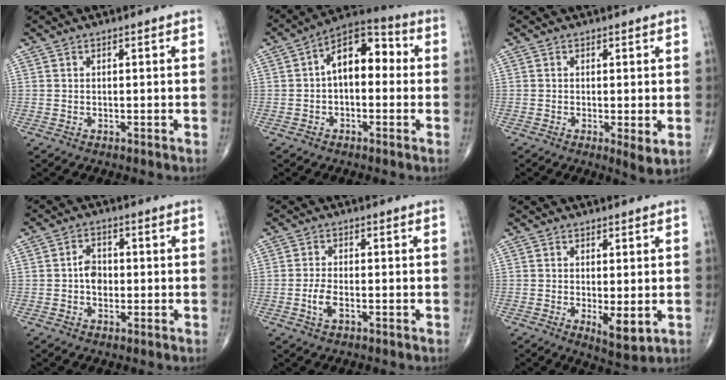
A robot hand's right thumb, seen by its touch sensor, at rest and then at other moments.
{"total": 11.0, "force": [0.6, 6.4, 8.9], "torque": [-0.114, 0.038, -0.006]}
{"total": 3.2, "force": [-0.4, 0.8, 3.1], "torque": [-0.054, -0.014, -0.009]}
{"total": 4.0, "force": [-0.4, 2.9, 2.6], "torque": [-0.030, 0.010, -0.014]}
{"total": 3.3, "force": [-1.2, 1.5, 2.7], "torque": [-0.059, 0.007, -0.022]}
{"total": 5.1, "force": [-0.9, 1.8, 4.7], "torque": [-0.070, -0.017, -0.007]}